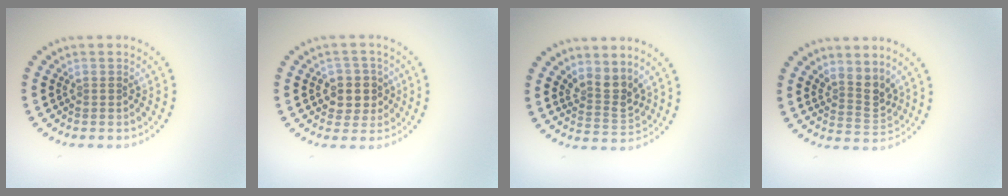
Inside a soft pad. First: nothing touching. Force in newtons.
{"total": 3.0, "press": 2.8, "slide": 1.1}
{"total": 2.8, "press": 1.9, "slide": 2.0}
{"total": 2.7, "press": 2.0, "slide": 1.8}